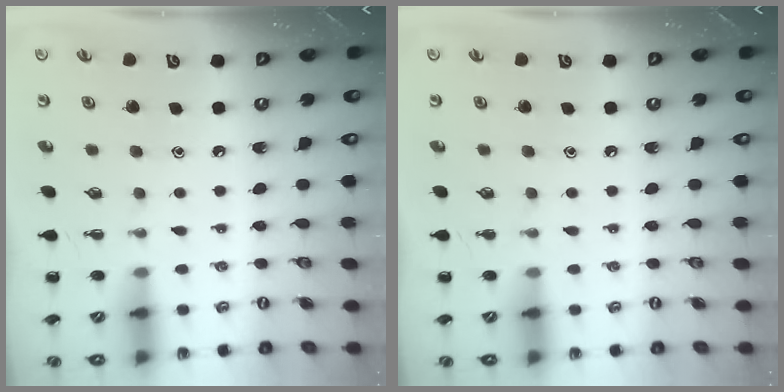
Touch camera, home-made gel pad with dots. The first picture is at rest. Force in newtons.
{"total": 0.0}